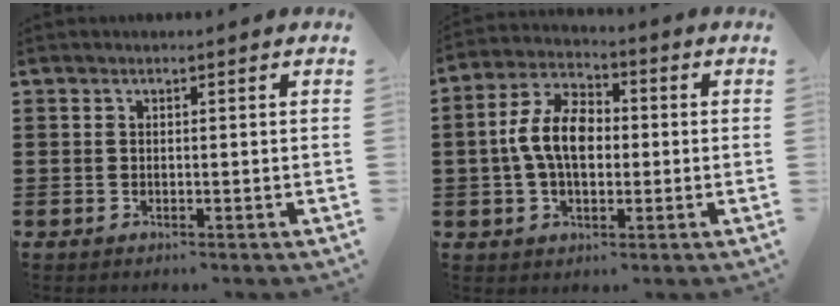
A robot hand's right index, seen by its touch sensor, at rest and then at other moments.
{"total": 8.4, "force": [0.0, 4.9, 6.8], "torque": [-0.158, 0.007, -0.008]}